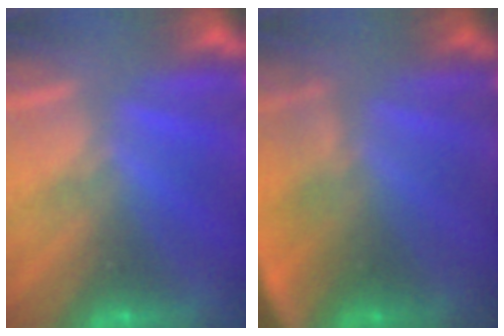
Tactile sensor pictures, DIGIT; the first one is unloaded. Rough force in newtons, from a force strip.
{"total": 4.4}